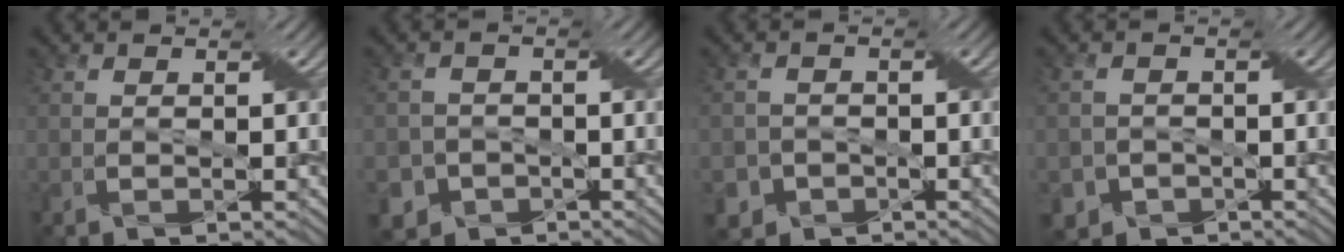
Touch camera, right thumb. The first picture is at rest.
{"total": 4.6, "force": [-2.5, 3.8, 0.8], "torque": [-0.010, -0.002, -0.051]}
{"total": 3.5, "force": [-1.8, 3.0, 0.6], "torque": [-0.003, 0.002, -0.039]}
{"total": 3.5, "force": [-1.9, 2.9, 0.5], "torque": [-0.005, 0.004, -0.036]}